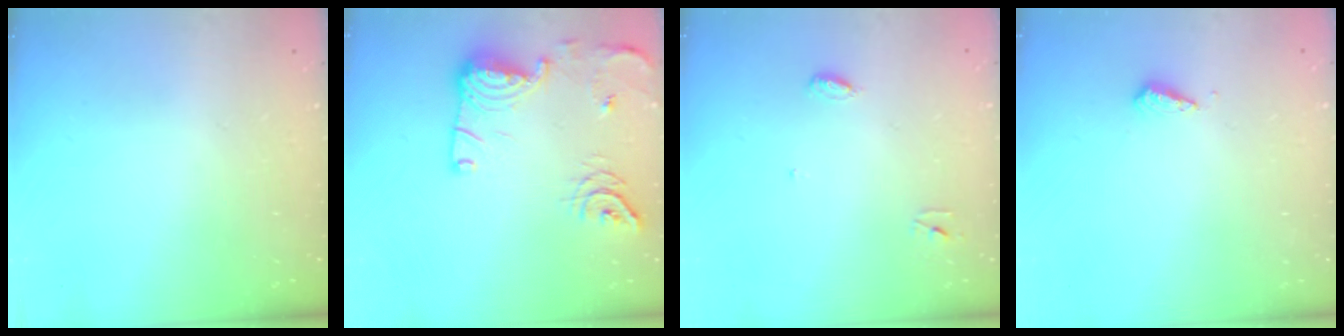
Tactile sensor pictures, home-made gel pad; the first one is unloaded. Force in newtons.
{"total": 16.1, "press": 15.5, "slide": 4.2}
{"total": 3.5, "press": 3.4, "slide": 0.4}
{"total": 2.8, "press": 2.8, "slide": 0.7}